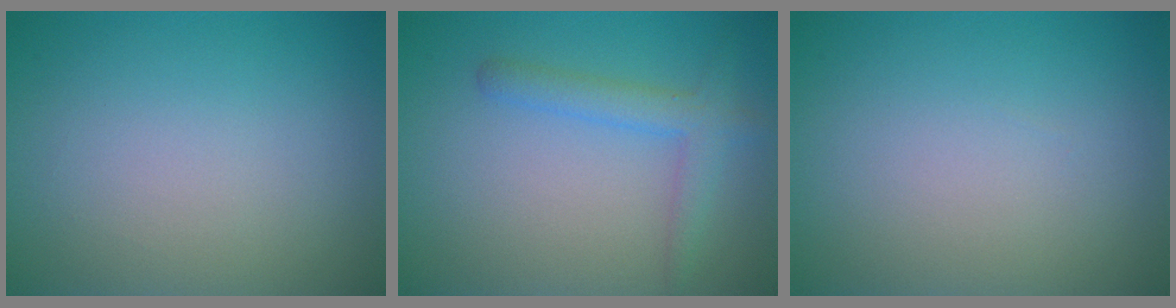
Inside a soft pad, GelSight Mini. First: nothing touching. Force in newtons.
{"total": 2.7, "press": 2.7, "slide": 0.1}
{"total": 0.0}